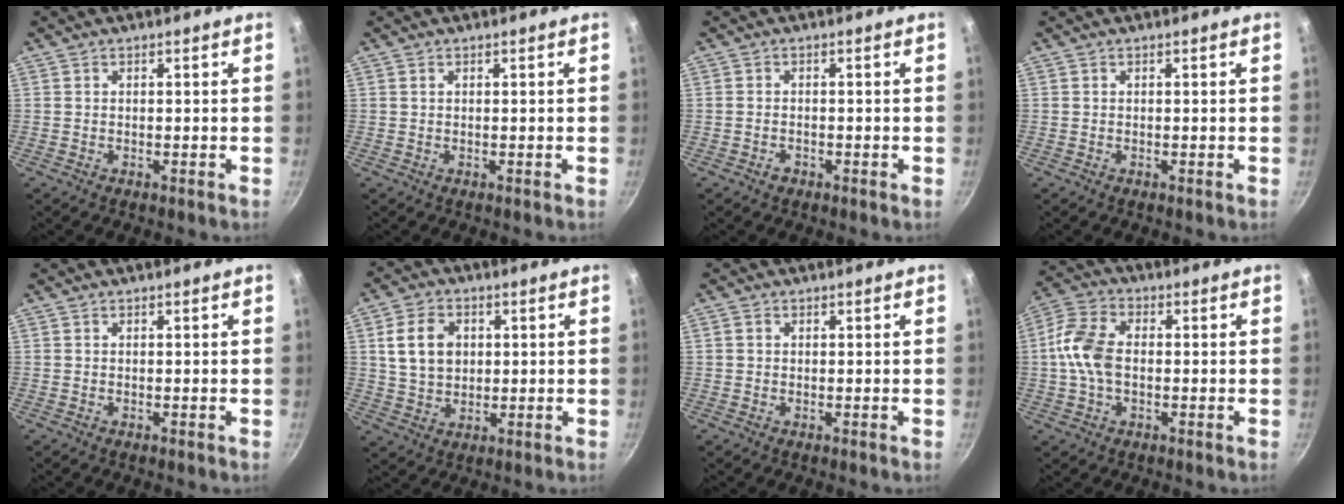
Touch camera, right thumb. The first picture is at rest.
{"total": 0.0}
{"total": 1.4, "force": [-0.8, 1.0, 0.6], "torque": [-0.012, 0.007, -0.014]}
{"total": 0.0}
{"total": 0.0}
{"total": 8.9, "force": [1.8, 6.9, 5.3], "torque": [-0.077, 0.003, 0.033]}
{"total": 1.0, "force": [0.2, 0.9, 0.4], "torque": [-0.006, 0.004, 0.001]}
{"total": 9.7, "force": [-0.3, 6.2, 7.5], "torque": [-0.150, 0.025, -0.018]}